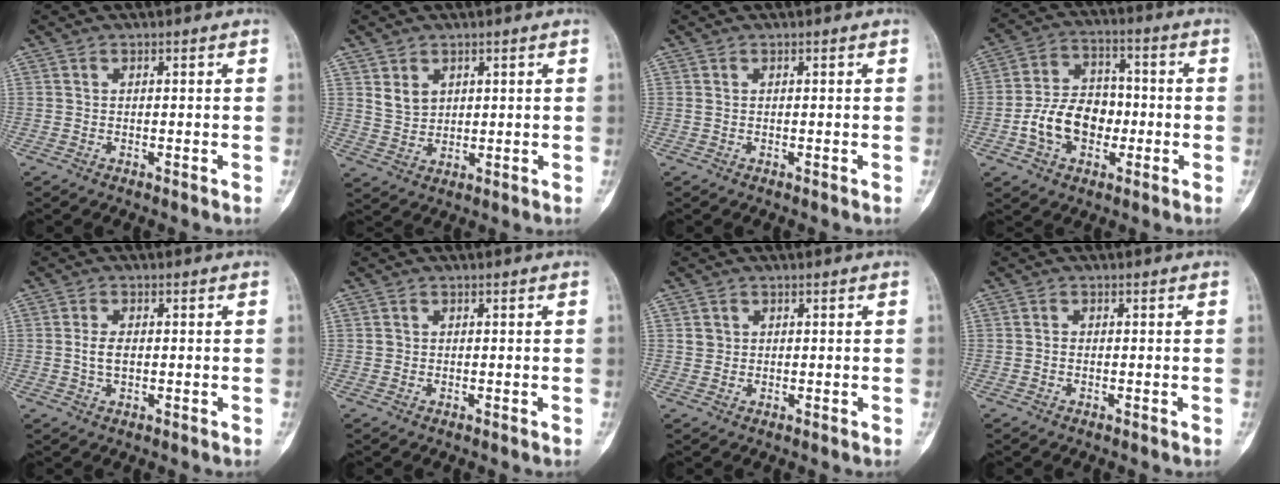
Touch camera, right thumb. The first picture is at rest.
{"total": 4.3, "force": [1.9, 3.2, 2.1], "torque": [-0.024, -0.017, 0.044]}
{"total": 0.0}
{"total": 12.4, "force": [-2.8, 8.9, 8.1], "torque": [-0.118, 0.033, -0.054]}
{"total": 3.0, "force": [-0.1, 1.7, 2.5], "torque": [-0.050, 0.002, -0.002]}
{"total": 0.7, "force": [0.0, 0.7, 0.2], "torque": [0.000, 0.002, 0.002]}
{"total": 1.6, "force": [0.4, 1.5, 0.4], "torque": [0.002, 0.000, 0.007]}
{"total": 0.6, "force": [-0.2, 0.4, 0.3], "torque": [-0.005, 0.002, -0.007]}